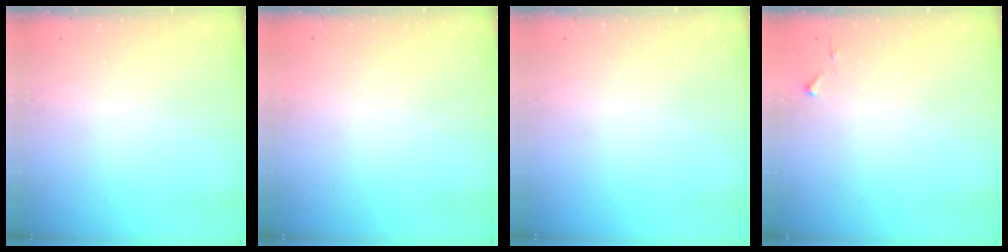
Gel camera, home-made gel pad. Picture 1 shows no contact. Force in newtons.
{"total": 1.5, "press": 1.5, "slide": 0.1}
{"total": 0.0}
{"total": 3.1, "press": 3.1, "slide": 0.5}